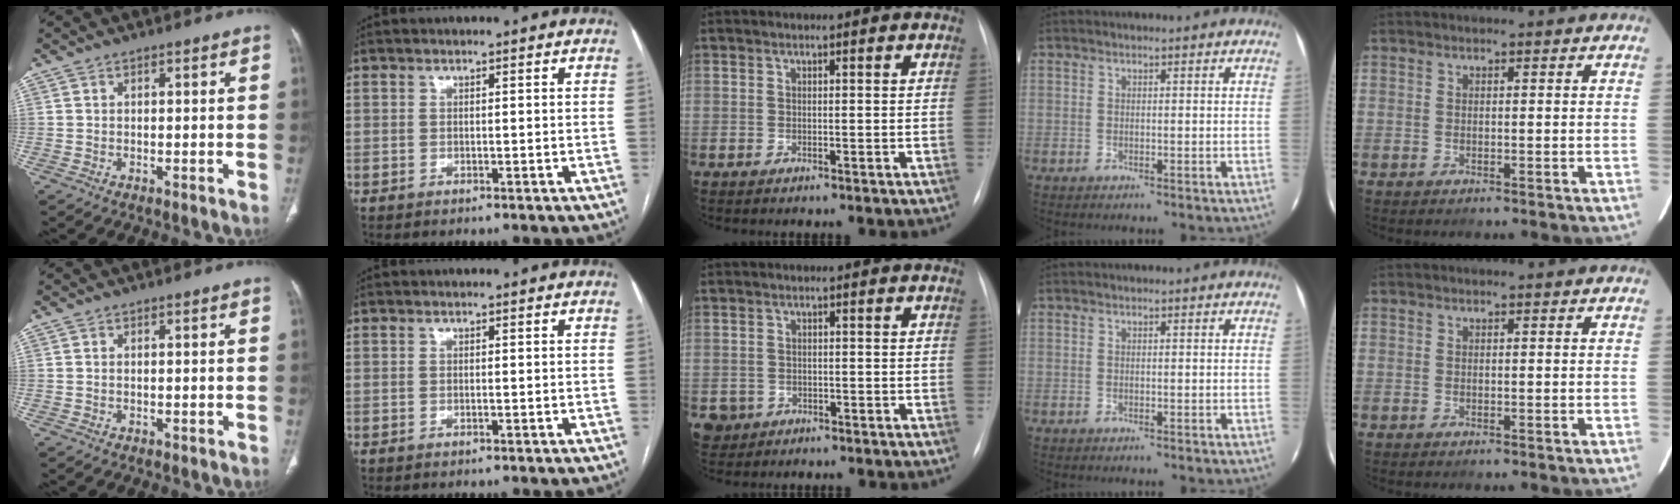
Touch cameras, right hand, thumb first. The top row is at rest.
{"middle": {"total": 3.5, "force": [-1.6, 3.1, 0.2], "torque": [-0.002, 0.007, -0.024]}}